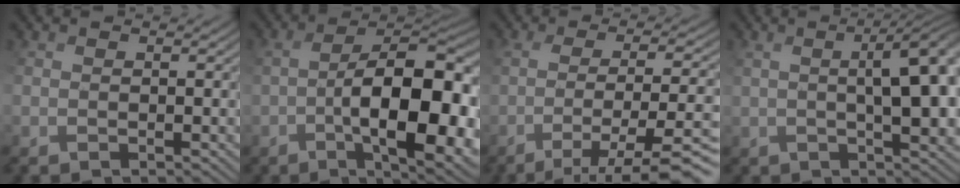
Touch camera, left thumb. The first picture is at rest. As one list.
[{"total": 14.3, "force": [-4.6, 5.8, 12.3], "torque": [-0.178, 0.004, -0.061]}, {"total": 9.6, "force": [-4.6, 2.6, 8.0], "torque": [-0.130, 0.003, -0.060]}, {"total": 8.5, "force": [1.0, 2.8, 8.0], "torque": [-0.091, 0.013, 0.021]}]